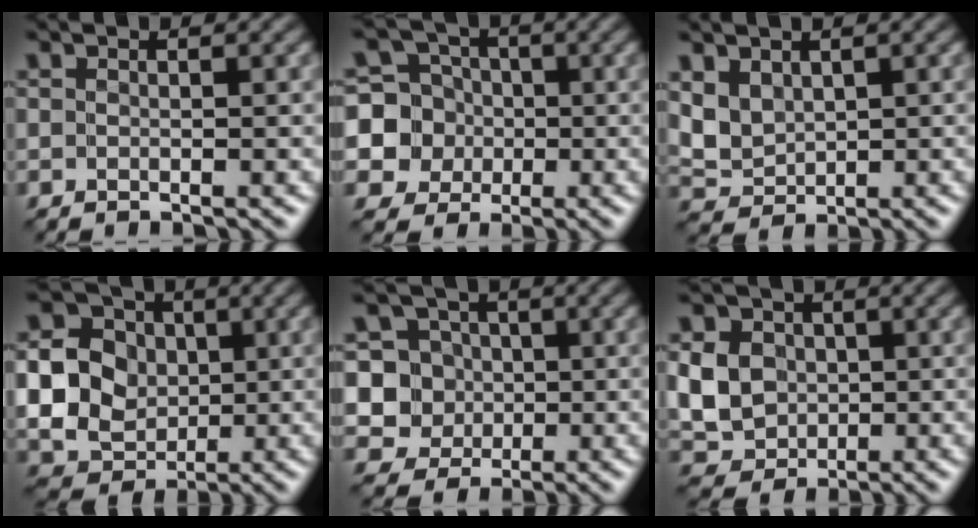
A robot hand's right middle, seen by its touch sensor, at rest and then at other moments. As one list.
[{"total": 8.0, "force": [-0.4, 7.8, 1.9], "torque": [-0.044, 0.022, -0.037]}, {"total": 2.7, "force": [1.3, 2.0, 1.3], "torque": [-0.035, -0.002, 0.029]}, {"total": 10.6, "force": [0.6, 9.8, 4.0], "torque": [-0.112, 0.018, -0.010]}, {"total": 7.4, "force": [0.3, 7.2, 1.7], "torque": [-0.039, 0.029, -0.004]}, {"total": 5.6, "force": [0.3, 4.9, 2.6], "torque": [-0.063, 0.007, -0.005]}]